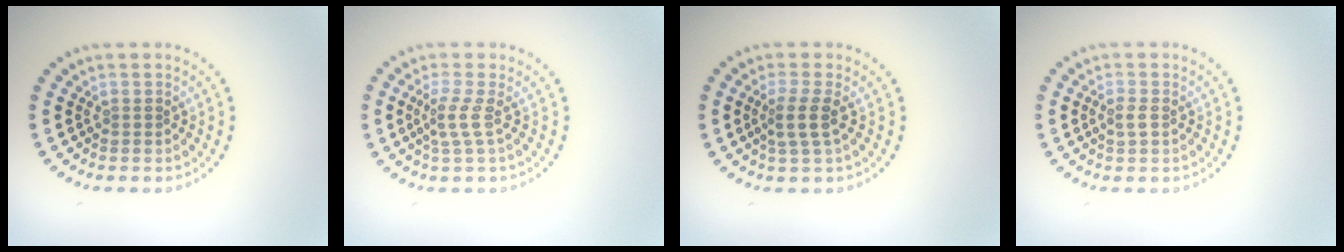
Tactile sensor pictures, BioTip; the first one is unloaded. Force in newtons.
{"total": 2.0, "press": 1.4, "slide": 1.4}
{"total": 2.3, "press": 1.8, "slide": 1.3}
{"total": 1.2, "press": 1.2, "slide": 0.2}